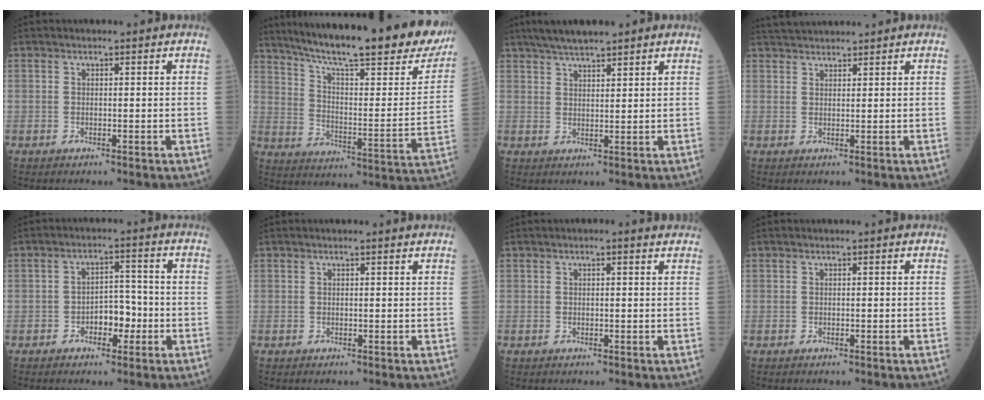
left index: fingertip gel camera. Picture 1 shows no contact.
{"total": 31.4, "force": [25.3, 4.3, 18.1], "torque": [-0.278, -0.051, 0.333]}
{"total": 6.9, "force": [5.6, 1.0, 4.0], "torque": [-0.062, 0.024, 0.092]}
{"total": 5.8, "force": [5.5, 0.7, 1.7], "torque": [-0.027, 0.036, 0.089]}
{"total": 4.6, "force": [-1.9, 2.4, 3.4], "torque": [-0.048, 0.010, -0.035]}
{"total": 0.8, "force": [0.7, 0.0, 0.5], "torque": [-0.009, 0.003, 0.005]}
{"total": 1.6, "force": [1.0, 0.3, 1.2], "torque": [-0.018, 0.011, 0.007]}
{"total": 0.0}